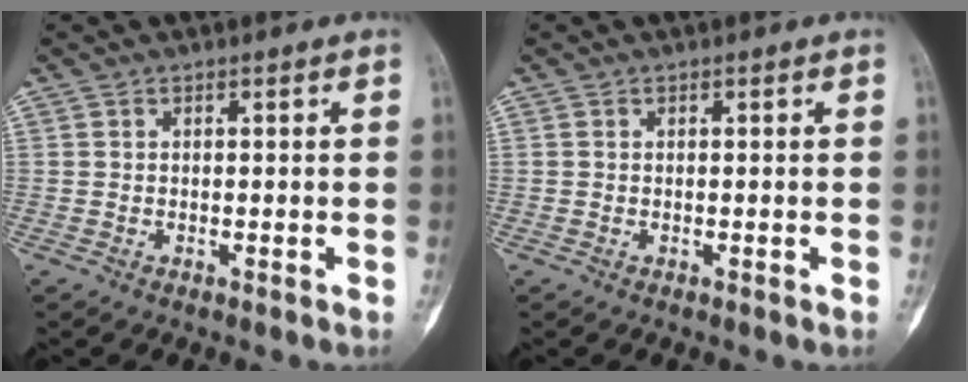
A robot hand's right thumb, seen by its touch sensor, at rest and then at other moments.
{"total": 0.0}